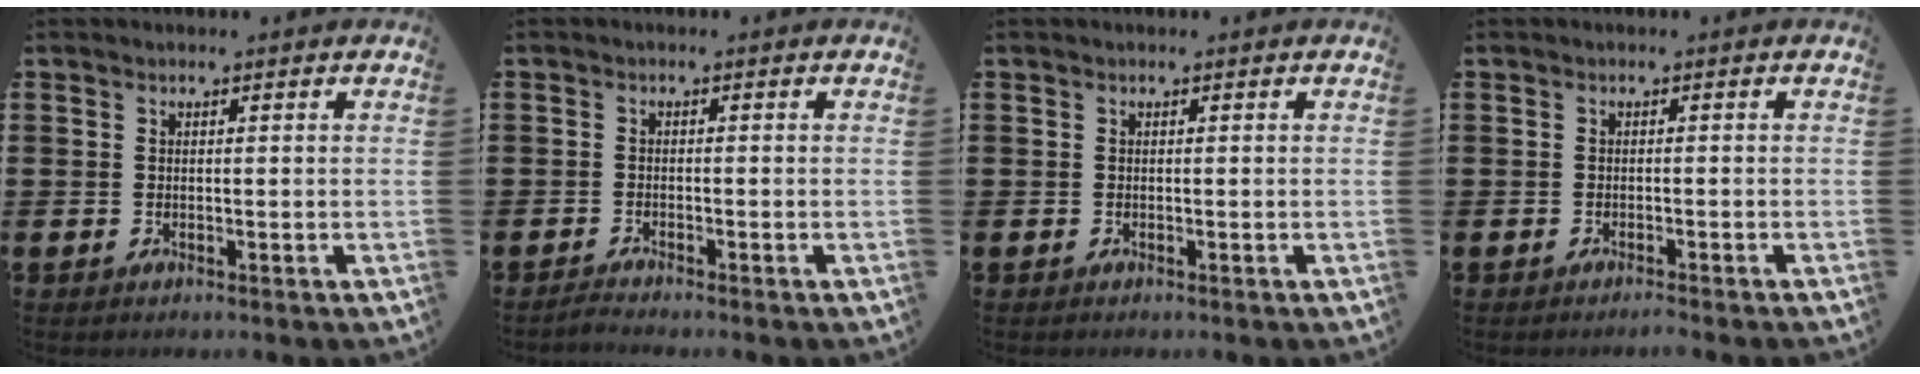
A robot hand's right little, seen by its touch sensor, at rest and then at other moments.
{"total": 1.0, "force": [-0.9, -0.1, 0.4], "torque": [-0.008, -0.001, -0.018]}
{"total": 0.0}
{"total": 0.7, "force": [-0.6, -0.1, 0.2], "torque": [-0.002, -0.002, -0.013]}